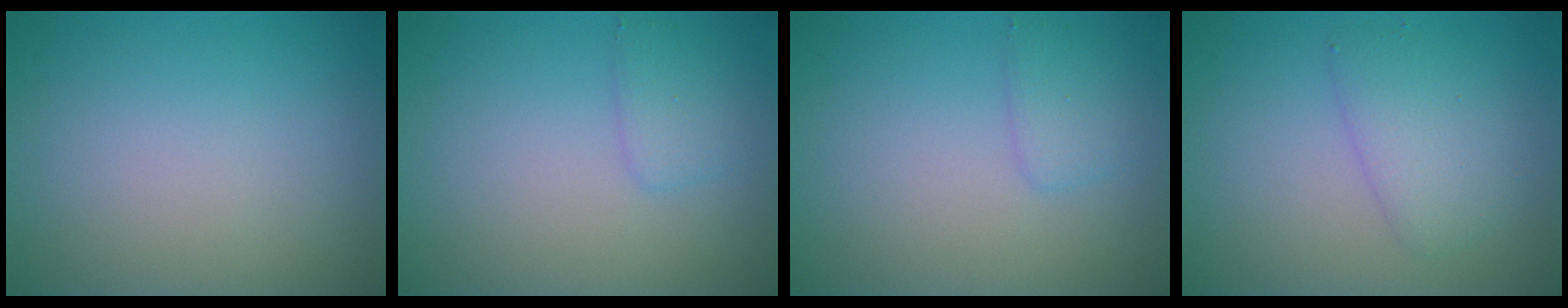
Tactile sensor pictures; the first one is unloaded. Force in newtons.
{"total": 1.7, "press": 1.7, "slide": 0.2}
{"total": 1.7, "press": 1.7, "slide": 0.2}
{"total": 3.0, "press": 3.0, "slide": 0.1}